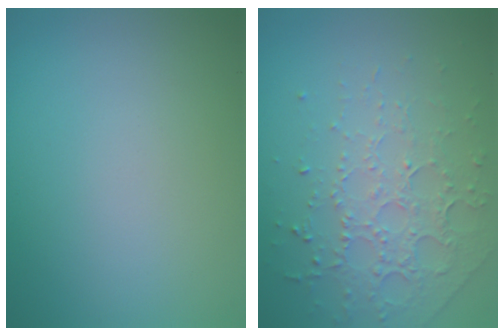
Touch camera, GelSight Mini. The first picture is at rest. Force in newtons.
{"total": 4.5, "press": 3.1, "slide": 3.3}